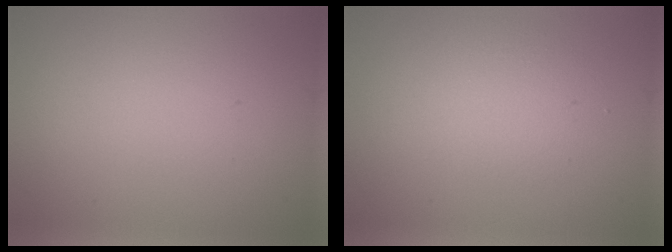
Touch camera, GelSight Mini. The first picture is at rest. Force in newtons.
{"total": 2.2, "press": 2.2, "slide": 0.0}